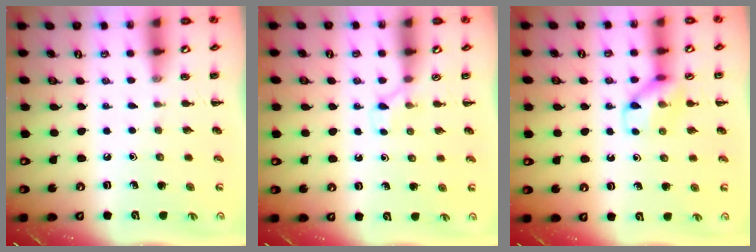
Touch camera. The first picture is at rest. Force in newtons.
{"total": 2.5, "press": 2.3, "slide": 1.0}
{"total": 10.0, "press": 9.9, "slide": 0.7}